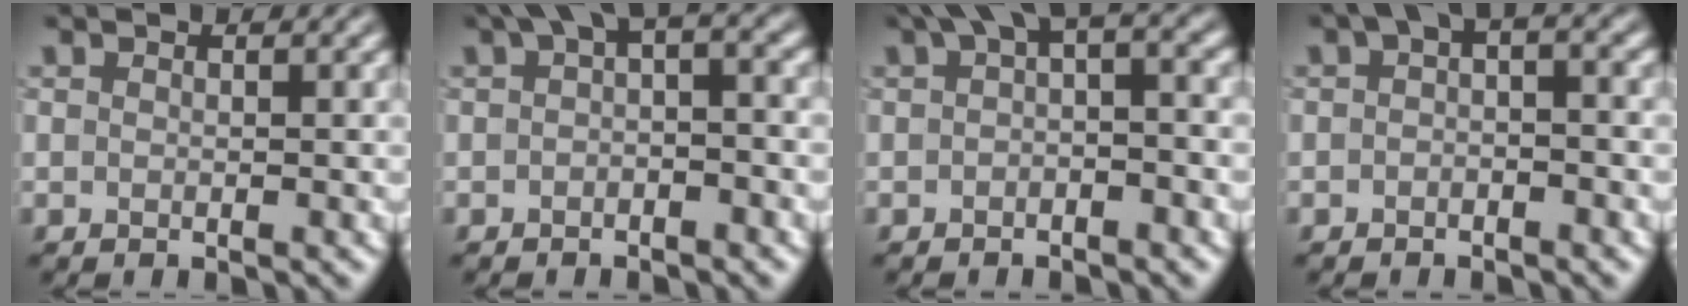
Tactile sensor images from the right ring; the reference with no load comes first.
{"total": 3.6, "force": [0.8, 1.6, 3.1], "torque": [-0.039, 0.017, 0.001]}
{"total": 4.0, "force": [1.0, 1.7, 3.5], "torque": [-0.043, 0.017, 0.004]}
{"total": 2.5, "force": [0.3, 1.2, 2.1], "torque": [-0.032, 0.012, -0.007]}